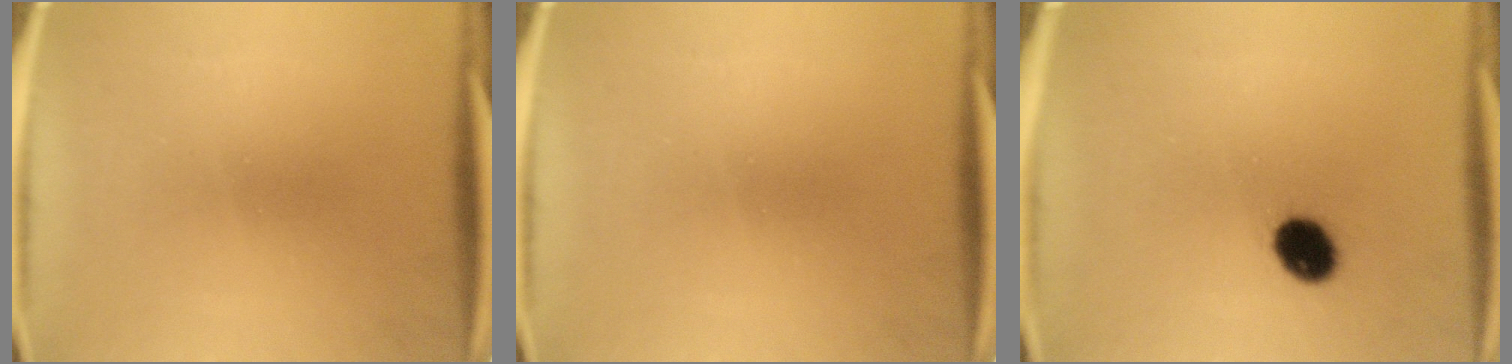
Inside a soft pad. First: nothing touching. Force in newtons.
{"total": 0.0}
{"total": 7.2}